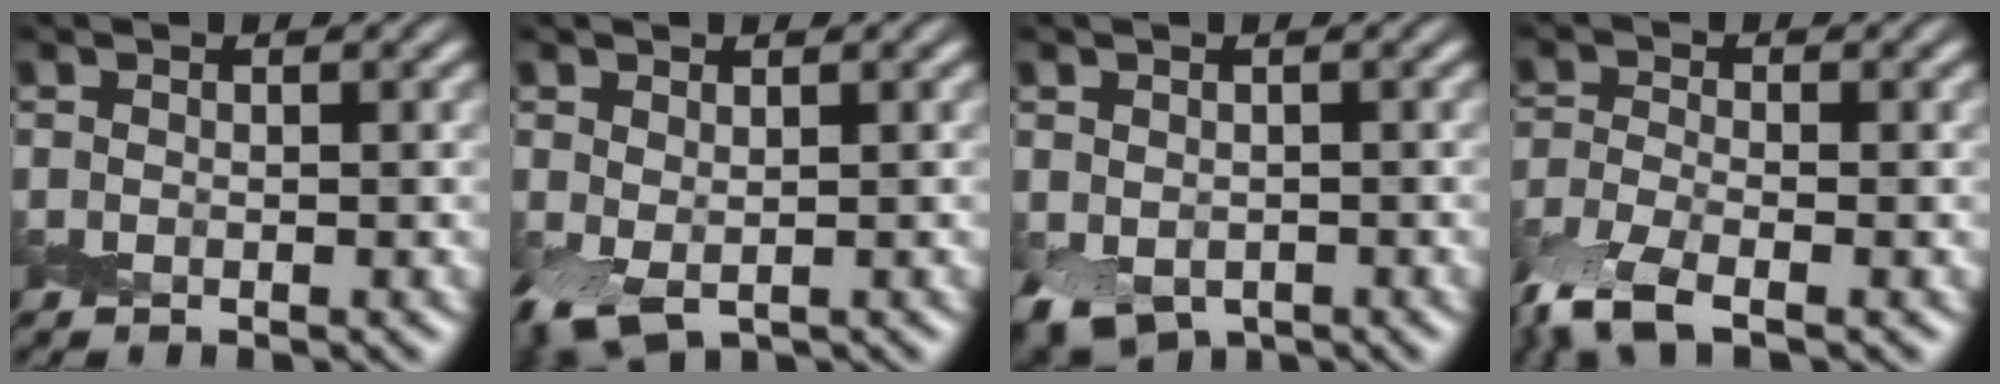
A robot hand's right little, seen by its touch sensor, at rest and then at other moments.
{"total": 2.1, "force": [-0.2, 1.2, 1.7], "torque": [-0.038, -0.007, 0.000]}
{"total": 3.2, "force": [-1.5, 2.2, 1.9], "torque": [-0.031, -0.014, -0.023]}
{"total": 5.0, "force": [-3.4, 1.6, 3.2], "torque": [-0.074, -0.013, -0.082]}